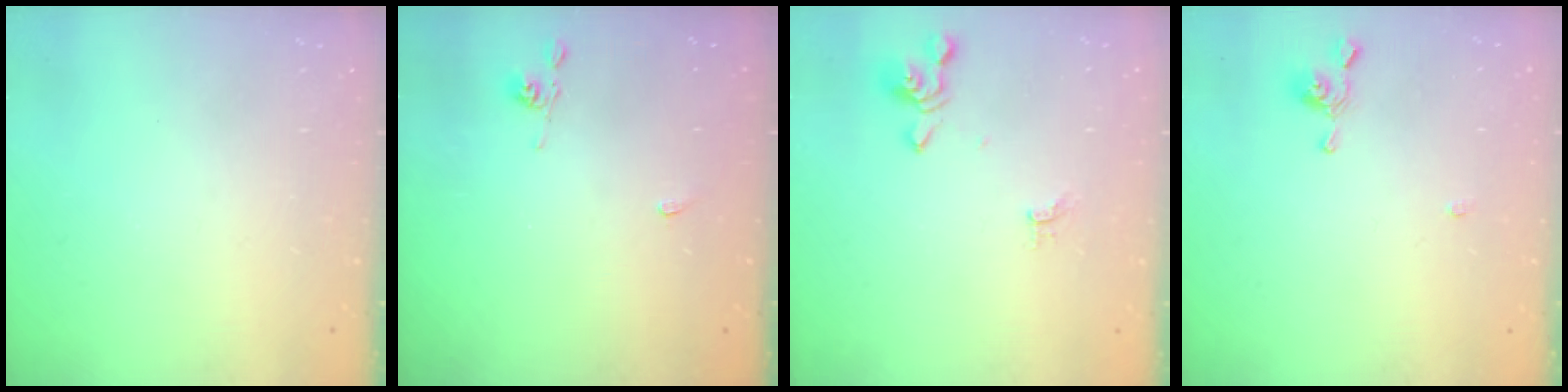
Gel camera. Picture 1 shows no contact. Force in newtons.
{"total": 2.2, "press": 2.2, "slide": 0.5}
{"total": 2.4, "press": 2.3, "slide": 0.5}
{"total": 2.2, "press": 2.2, "slide": 0.3}